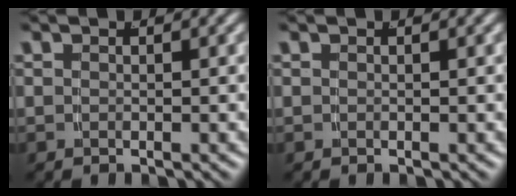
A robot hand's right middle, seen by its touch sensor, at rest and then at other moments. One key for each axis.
{"total": 0.0}